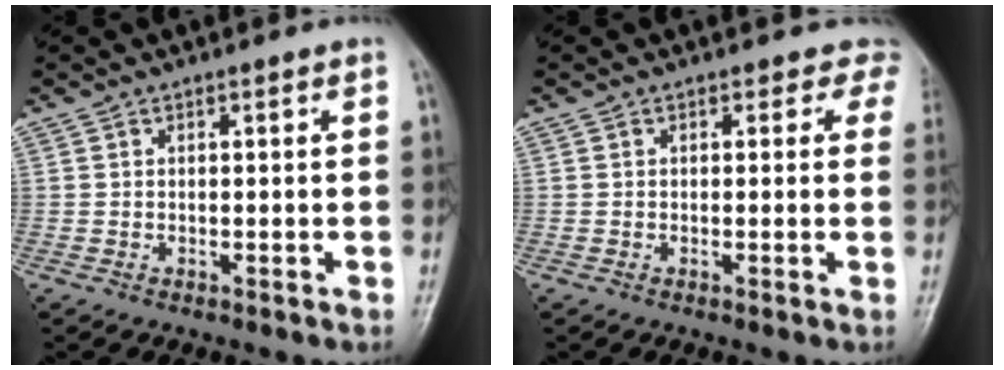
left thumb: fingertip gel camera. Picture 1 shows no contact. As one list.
[{"total": 3.0, "force": [2.1, 2.1, 0.4], "torque": [0.026, -0.008, -0.004]}]